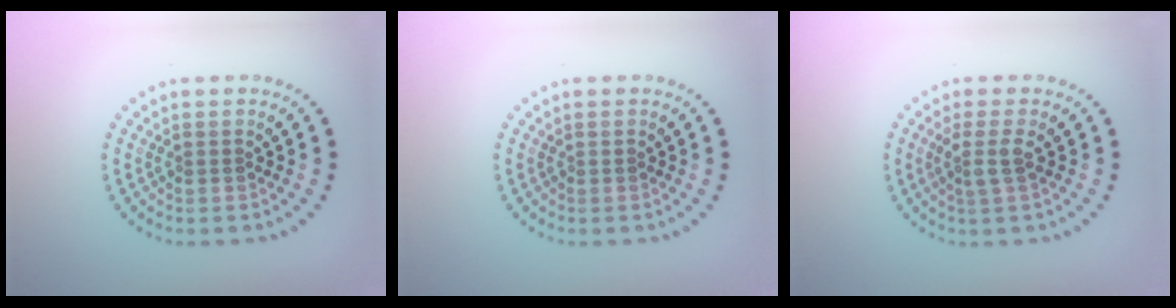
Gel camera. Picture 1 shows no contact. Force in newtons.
{"total": 0.0}
{"total": 1.9, "press": 1.5, "slide": 1.2}